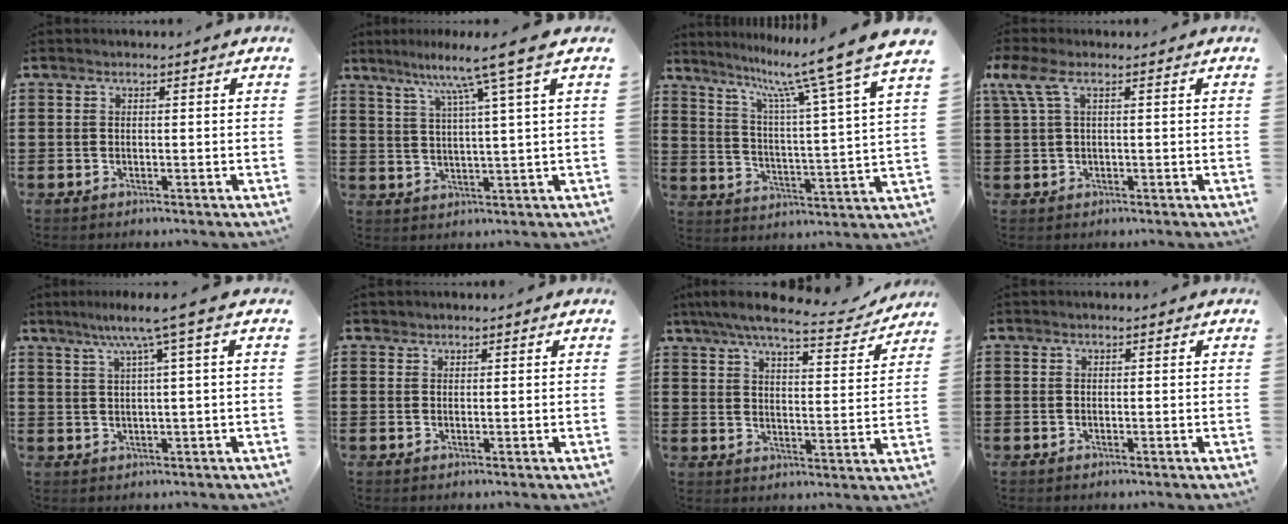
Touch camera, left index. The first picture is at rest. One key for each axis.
{"total": 7.8, "fx": 4.9, "fy": -1.5, "fz": 5.9, "tx": -0.132, "ty": -0.016, "tz": 0.076}
{"total": 10.0, "fx": 8.4, "fy": -1.4, "fz": 5.3, "tx": -0.120, "ty": -0.062, "tz": 0.126}
{"total": 3.7, "fx": 0.8, "fy": 1.2, "fz": 3.5, "tx": -0.092, "ty": -0.004, "tz": 0.006}
{"total": 5.4, "fx": 2.4, "fy": -0.4, "fz": 4.8, "tx": -0.100, "ty": 0.001, "tz": 0.035}
{"total": 0.8, "fx": 0.6, "fy": 0.4, "fz": 0.1, "tx": -0.004, "ty": 0.002, "tz": 0.013}
{"total": 7.6, "fx": 6.6, "fy": 0.5, "fz": 3.8, "tx": -0.098, "ty": -0.033, "tz": 0.114}
{"total": 0.0}